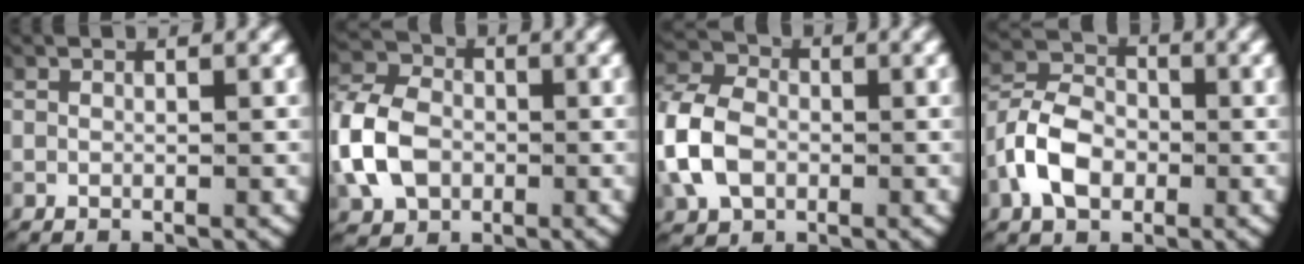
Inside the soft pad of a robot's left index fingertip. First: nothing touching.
{"total": 7.0, "force": [-0.5, 5.9, 3.7], "torque": [-0.087, -0.009, -0.011]}
{"total": 6.6, "force": [-0.4, 5.6, 3.5], "torque": [-0.088, -0.005, -0.009]}
{"total": 6.5, "force": [-1.1, 5.3, 3.6], "torque": [-0.077, -0.007, -0.023]}